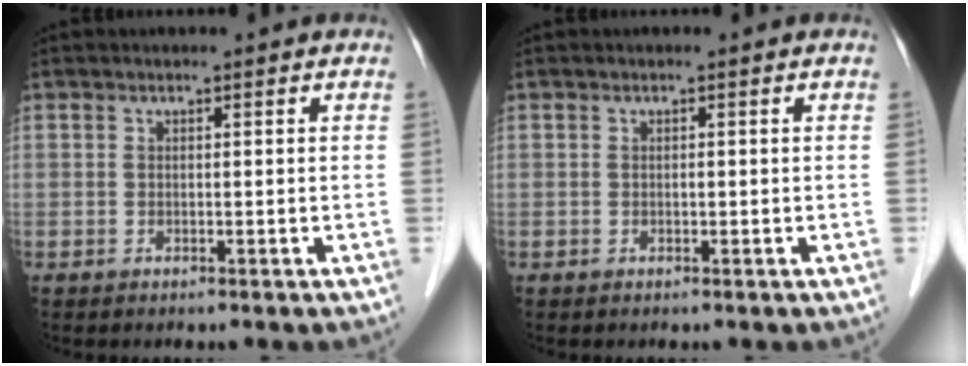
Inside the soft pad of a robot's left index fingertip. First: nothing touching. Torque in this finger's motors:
{"motor_torque": [0.05, 0.04, -0.01, 0.00]}